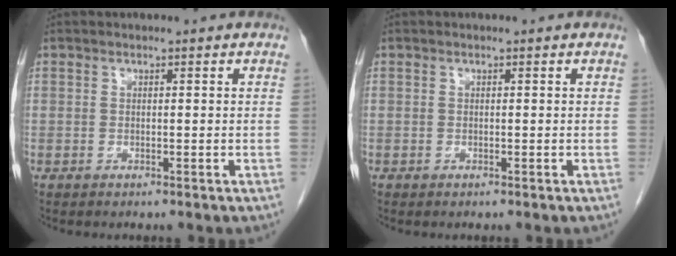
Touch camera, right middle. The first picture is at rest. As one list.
[{"total": 0.0}]